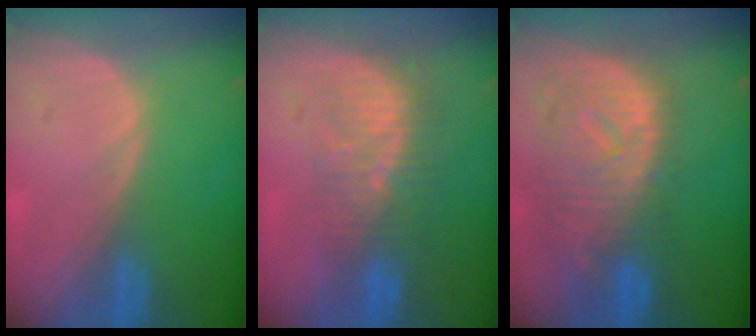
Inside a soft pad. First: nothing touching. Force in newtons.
{"total": 7.9, "press": 7.5, "slide": 2.5}
{"total": 11.5, "press": 9.9, "slide": 5.8}